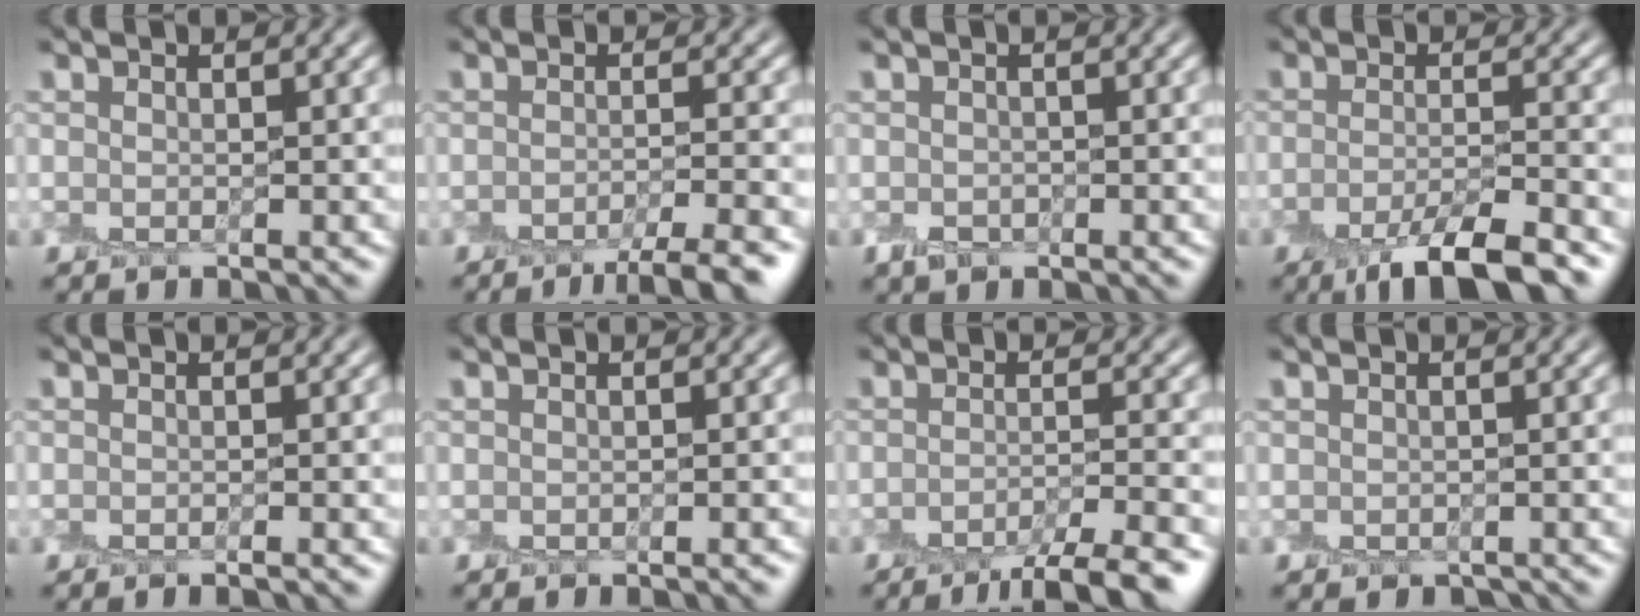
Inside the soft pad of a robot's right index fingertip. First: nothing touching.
{"total": 4.2, "force": [-3.2, 0.5, 2.7], "torque": [-0.032, -0.006, -0.047]}
{"total": 0.8, "force": [-0.4, 0.7, -0.2], "torque": [0.005, 0.000, -0.009]}
{"total": 5.8, "force": [-3.7, 1.3, 4.4], "torque": [-0.061, -0.005, -0.064]}
{"total": 0.6, "force": [-0.6, -0.3, 0.0], "torque": [0.002, -0.008, -0.011]}
{"total": 0.8, "force": [-0.8, -0.1, 0.0], "torque": [0.005, -0.006, -0.011]}
{"total": 5.1, "force": [-3.7, 0.7, 3.5], "torque": [-0.045, -0.006, -0.054]}
{"total": 1.0, "force": [-0.8, 0.6, -0.1], "torque": [0.008, -0.006, -0.014]}